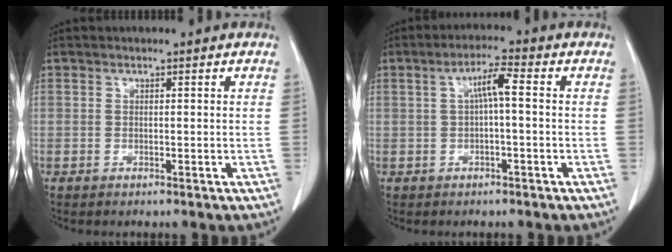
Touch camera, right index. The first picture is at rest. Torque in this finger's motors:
{"motor_torque": [0.62, -0.04, 0.16, 0.09]}